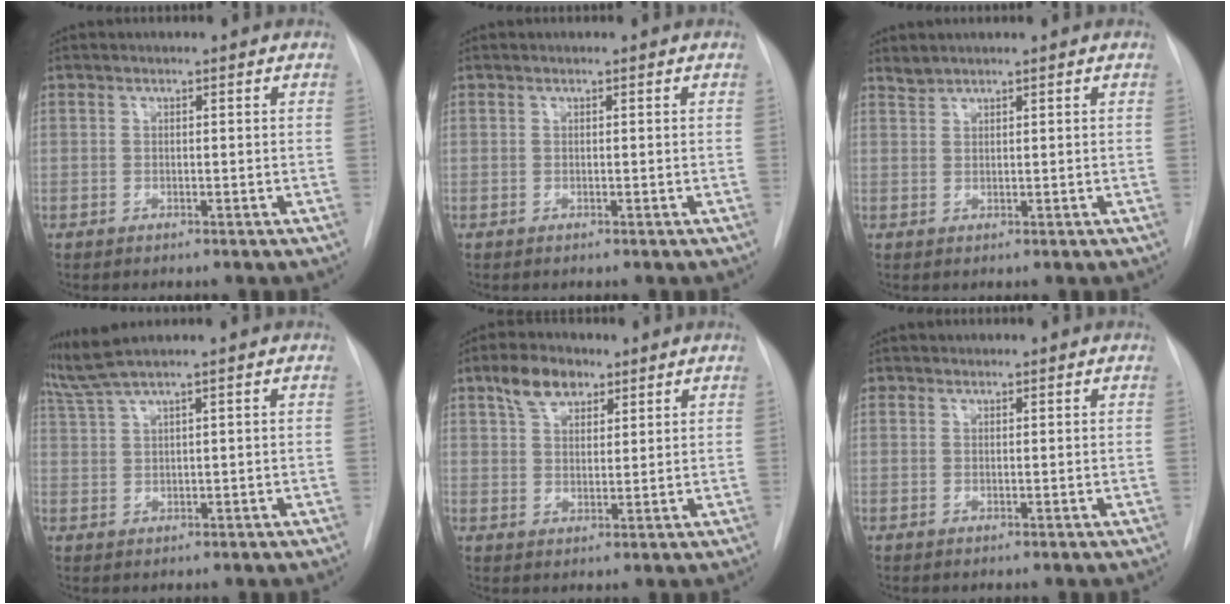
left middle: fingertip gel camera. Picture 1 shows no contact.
{"total": 0.0}
{"total": 1.2, "force": [1.2, 0.0, 0.0], "torque": [-0.004, 0.003, 0.028]}
{"total": 3.8, "force": [3.1, -1.1, 1.9], "torque": [-0.058, 0.017, 0.076]}
{"total": 5.8, "force": [3.7, 3.2, 3.1], "torque": [-0.059, 0.015, 0.069]}
{"total": 0.7, "force": [0.4, 0.5, 0.0], "torque": [0.003, 0.001, 0.006]}